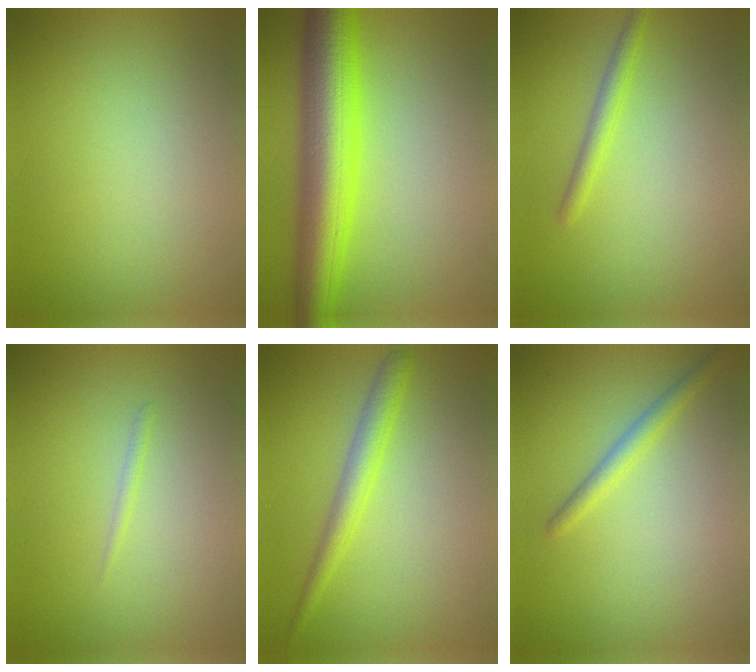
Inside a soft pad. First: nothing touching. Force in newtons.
{"total": 9.2, "press": 9.2, "slide": 0.1}
{"total": 1.6, "press": 1.6, "slide": 0.1}
{"total": 0.6, "press": 0.5, "slide": 0.1}
{"total": 2.6, "press": 2.6, "slide": 0.2}
{"total": 1.8, "press": 1.8, "slide": 0.0}